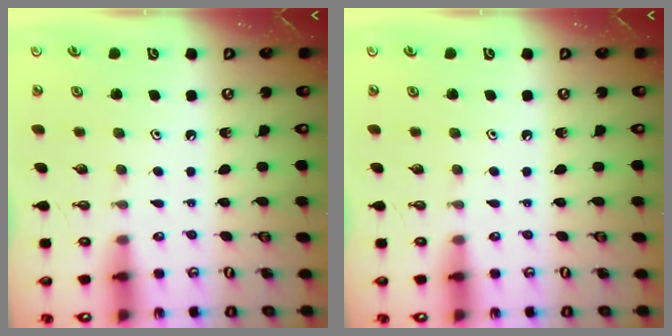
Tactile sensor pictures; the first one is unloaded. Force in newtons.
{"total": 0.0}